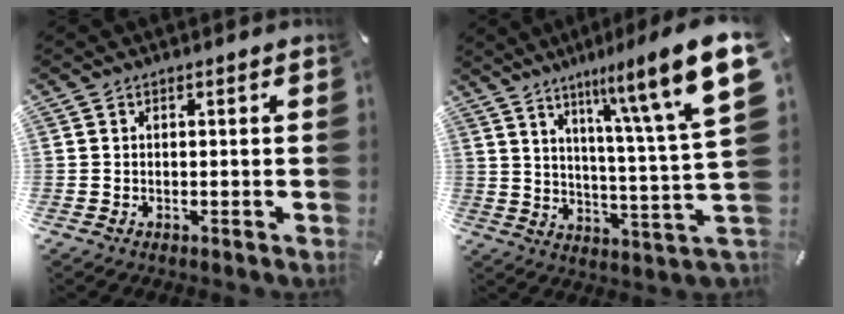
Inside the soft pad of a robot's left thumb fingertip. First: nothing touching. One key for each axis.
{"total": 18.6, "fx": 9.8, "fy": 2.4, "fz": 15.5, "tx": -0.230, "ty": -0.063, "tz": 0.142}